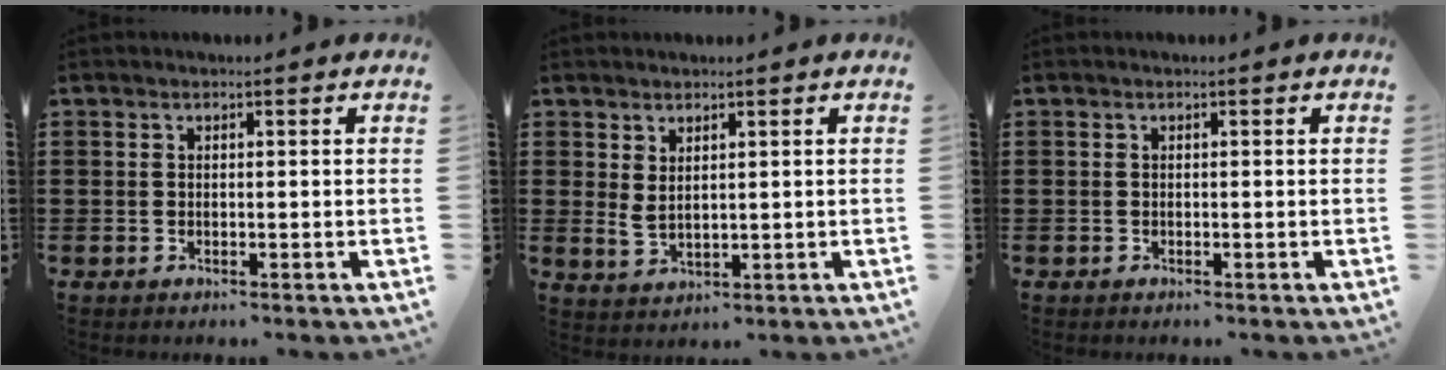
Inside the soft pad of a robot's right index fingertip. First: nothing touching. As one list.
[{"total": 2.2, "force": [1.4, 0.9, 1.4], "torque": [-0.036, -0.001, 0.025]}, {"total": 0.0}]